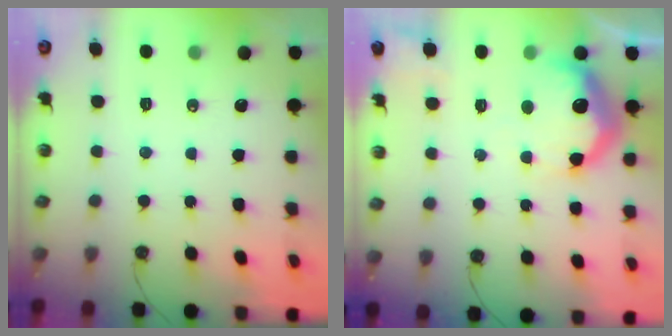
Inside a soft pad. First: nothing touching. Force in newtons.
{"total": 17.8, "press": 17.8, "slide": 1.1}